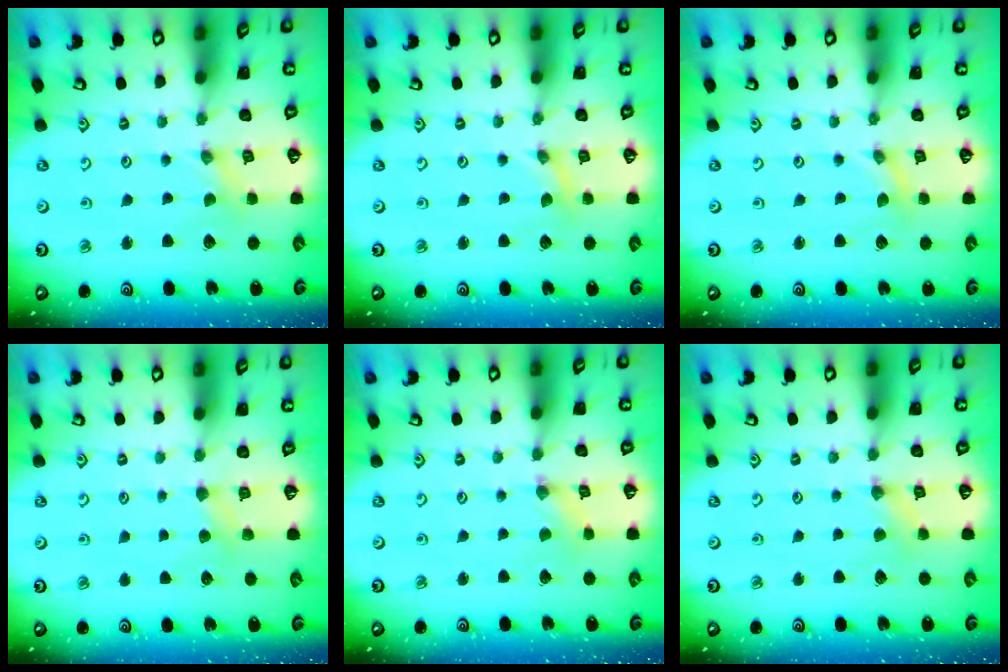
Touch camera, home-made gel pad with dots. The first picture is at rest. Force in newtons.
{"total": 0.0}
{"total": 0.0}
{"total": 2.9, "press": 2.8, "slide": 0.4}
{"total": 1.4, "press": 1.3, "slide": 0.3}
{"total": 2.8, "press": 2.8, "slide": 0.4}